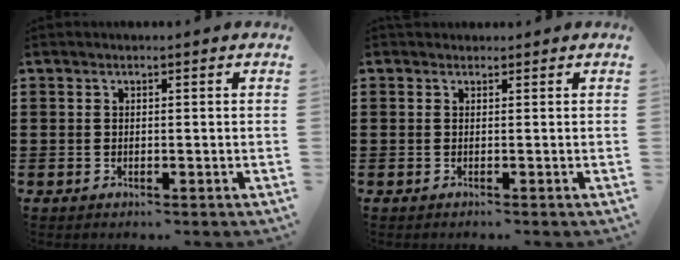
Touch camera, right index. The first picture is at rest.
{"total": 0.6, "force": [0.4, 0.4, -0.1], "torque": [0.001, 0.003, 0.007]}